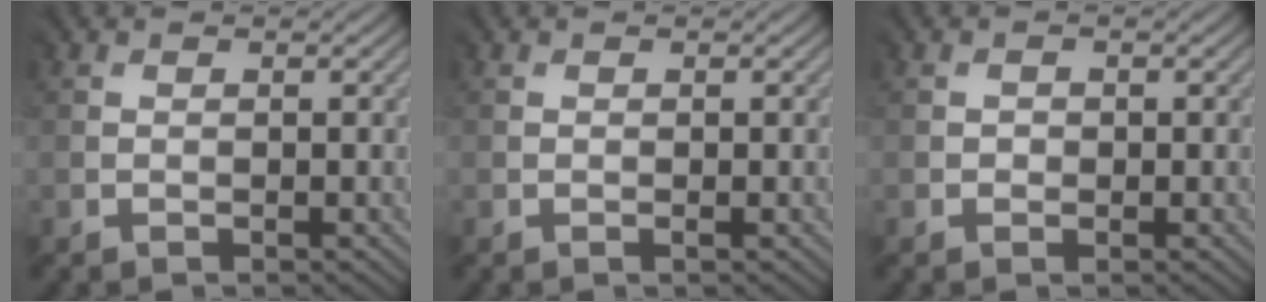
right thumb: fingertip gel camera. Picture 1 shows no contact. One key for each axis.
{"total": 0.0}
{"total": 0.8, "fx": -0.1, "fy": 0.8, "fz": -0.1, "tx": 0.005, "ty": -0.003, "tz": 0.002}